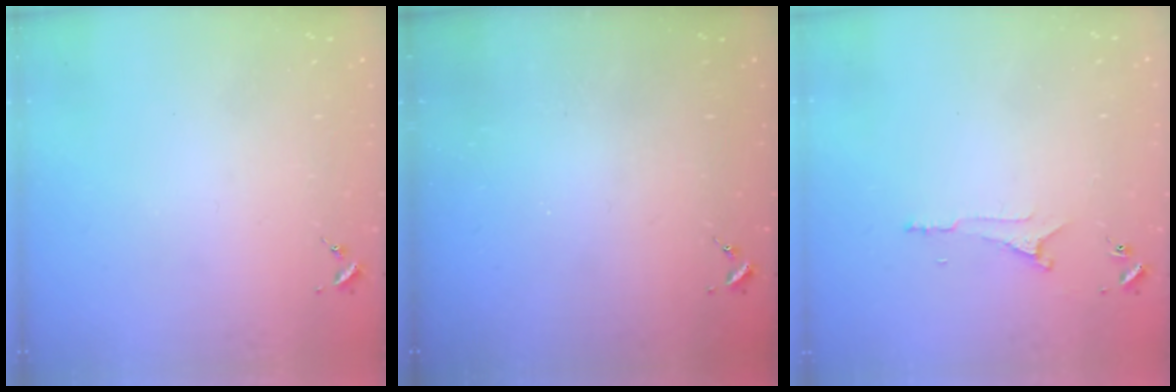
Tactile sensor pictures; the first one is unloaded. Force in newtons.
{"total": 0.0}
{"total": 5.8, "press": 5.8, "slide": 0.7}